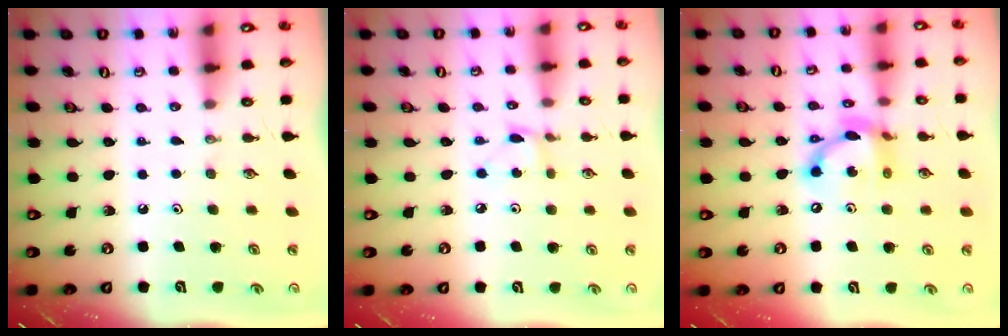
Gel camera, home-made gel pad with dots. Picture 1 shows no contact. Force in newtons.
{"total": 2.7, "press": 2.7, "slide": 0.3}
{"total": 12.5, "press": 12.4, "slide": 1.2}